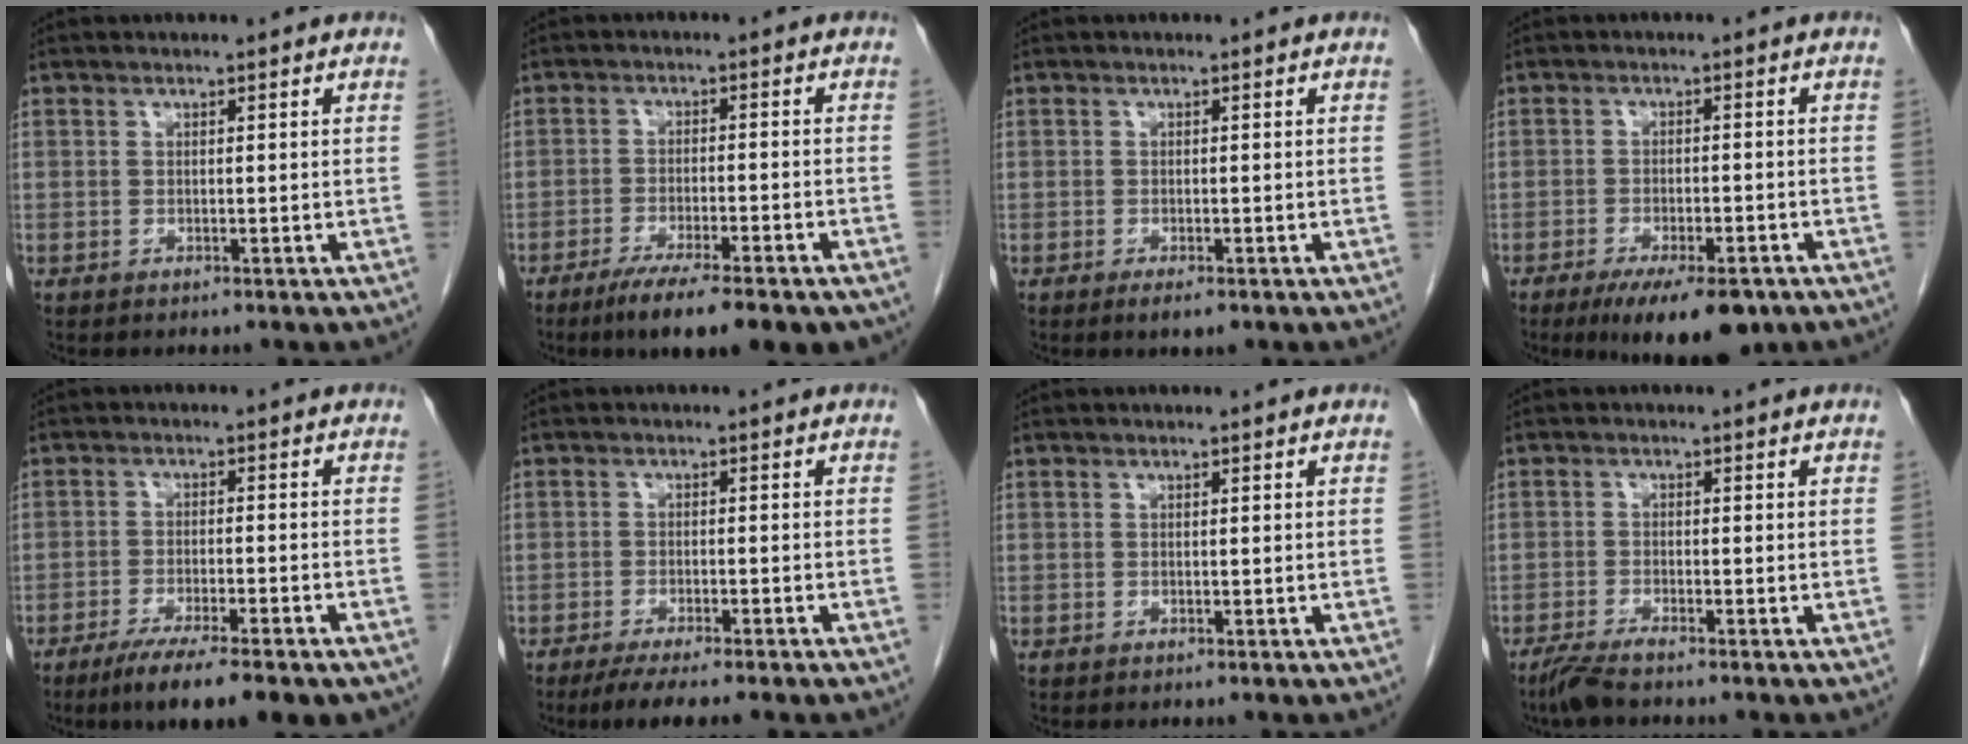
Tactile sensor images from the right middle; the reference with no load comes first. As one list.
[{"total": 12.6, "force": [-9.1, 2.3, 8.5], "torque": [-0.108, -0.018, -0.133]}, {"total": 1.9, "force": [-1.1, 0.6, 1.4], "torque": [-0.021, -0.003, -0.013]}, {"total": 10.5, "force": [-7.2, 3.0, 7.0], "torque": [-0.100, -0.012, -0.107]}, {"total": 11.6, "force": [-8.4, 1.8, 7.9], "torque": [-0.109, -0.020, -0.124]}, {"total": 6.8, "force": [-5.2, 0.2, 4.3], "torque": [-0.055, -0.013, -0.077]}, {"total": 0.0}, {"total": 3.1, "force": [-2.6, -0.1, 1.7], "torque": [-0.040, -0.009, -0.054]}]